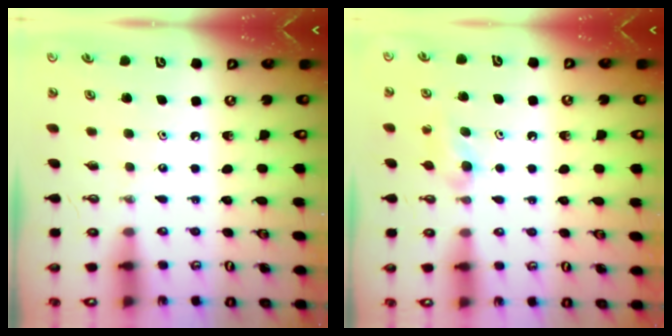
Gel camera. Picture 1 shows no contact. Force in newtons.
{"total": 4.3, "press": 4.2, "slide": 0.9}